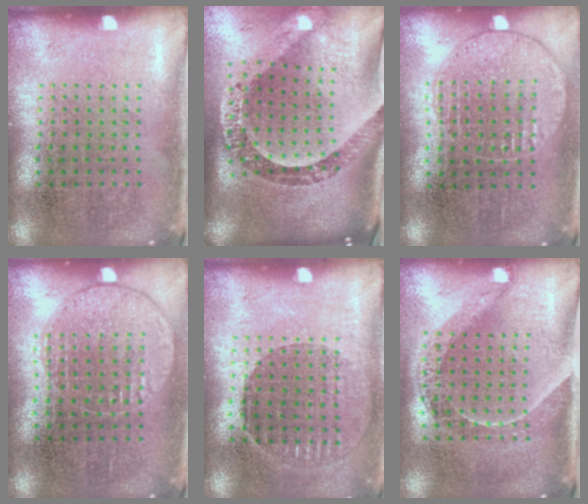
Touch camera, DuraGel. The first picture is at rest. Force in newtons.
{"total": 3.0, "press": 2.2, "slide": 2.0}
{"total": 1.0, "press": 1.0, "slide": 0.3}
{"total": 0.9, "press": 0.9, "slide": 0.4}
{"total": 0.8, "press": 0.8, "slide": 0.2}
{"total": 1.6, "press": 1.4, "slide": 0.9}